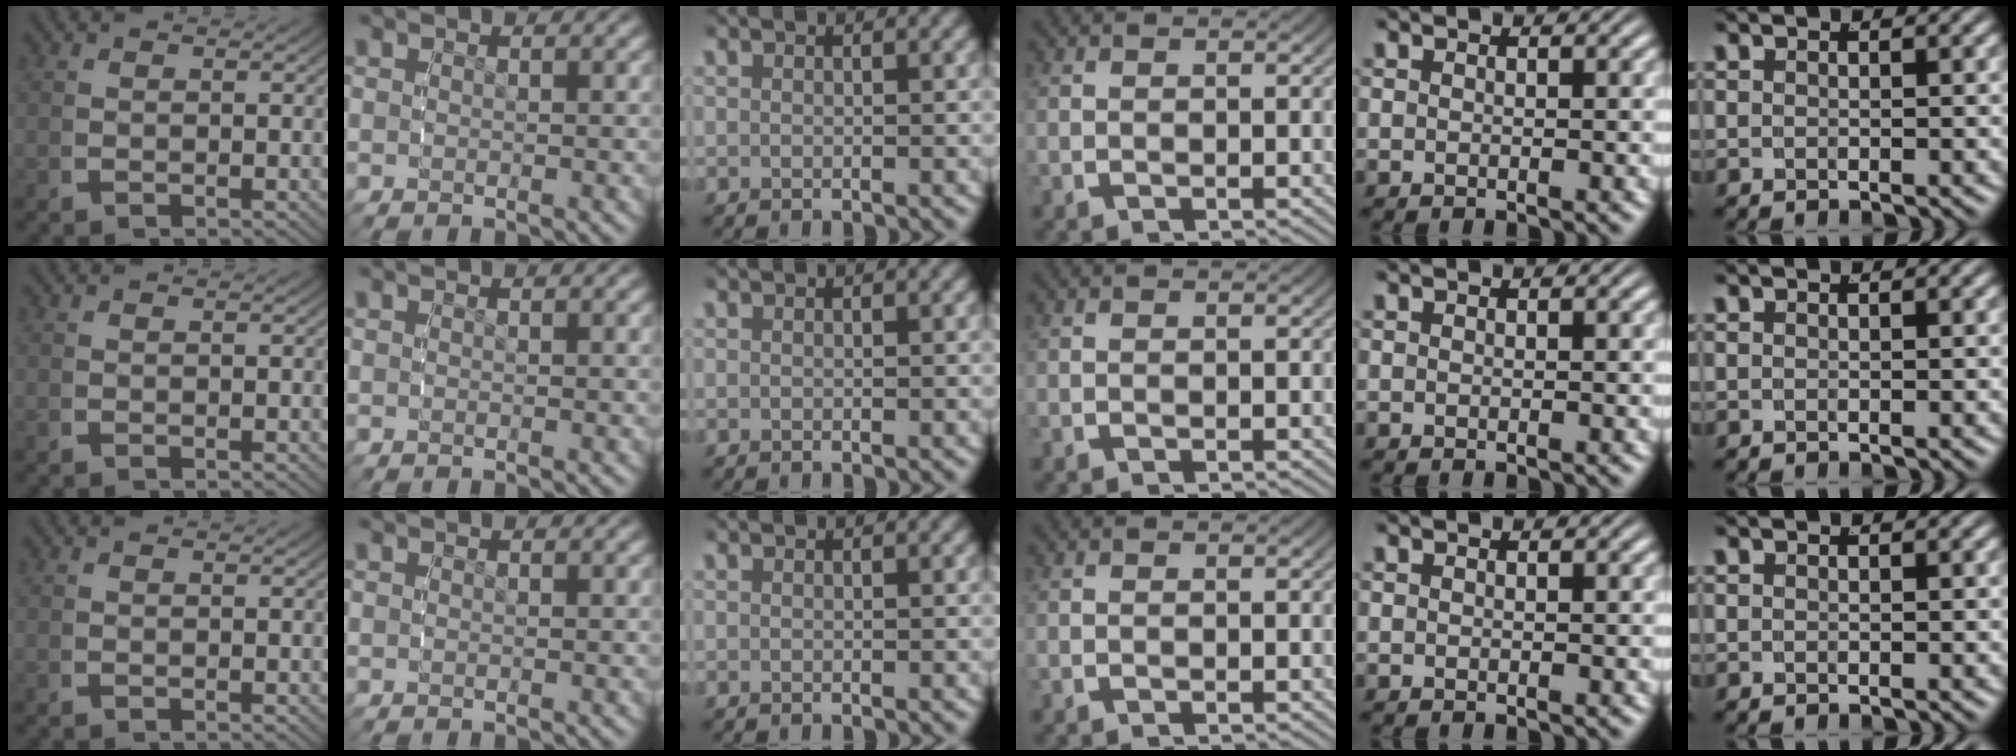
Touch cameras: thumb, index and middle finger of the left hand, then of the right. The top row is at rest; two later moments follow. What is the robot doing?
{"motion": "reach", "object": "toothpaste"}